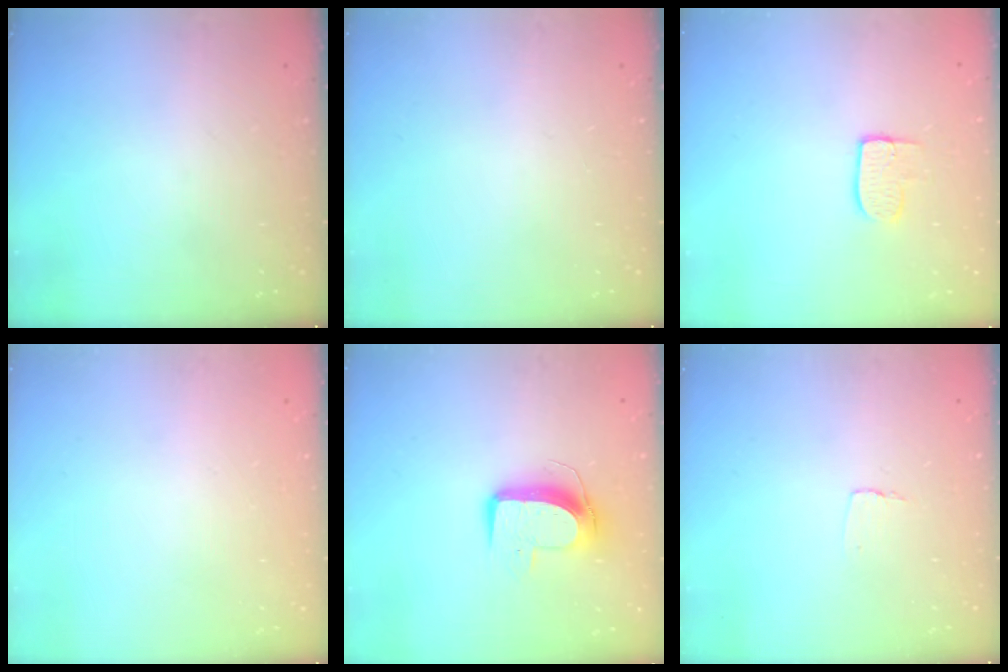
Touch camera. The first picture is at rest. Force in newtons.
{"total": 0.0}
{"total": 6.9, "press": 6.9, "slide": 0.2}
{"total": 0.0}
{"total": 10.2, "press": 10.2, "slide": 0.4}
{"total": 3.1, "press": 3.1, "slide": 0.3}